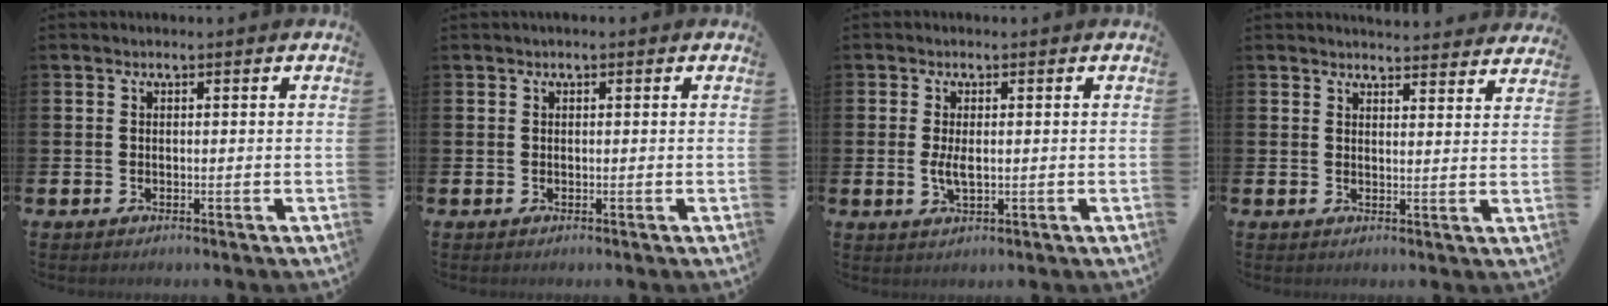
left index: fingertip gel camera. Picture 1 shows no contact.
{"total": 0.0}
{"total": 2.7, "force": [0.2, 1.1, 2.4], "torque": [-0.035, -0.002, -0.001]}
{"total": 3.8, "force": [3.8, 0.2, -0.2], "torque": [0.009, -0.029, 0.068]}